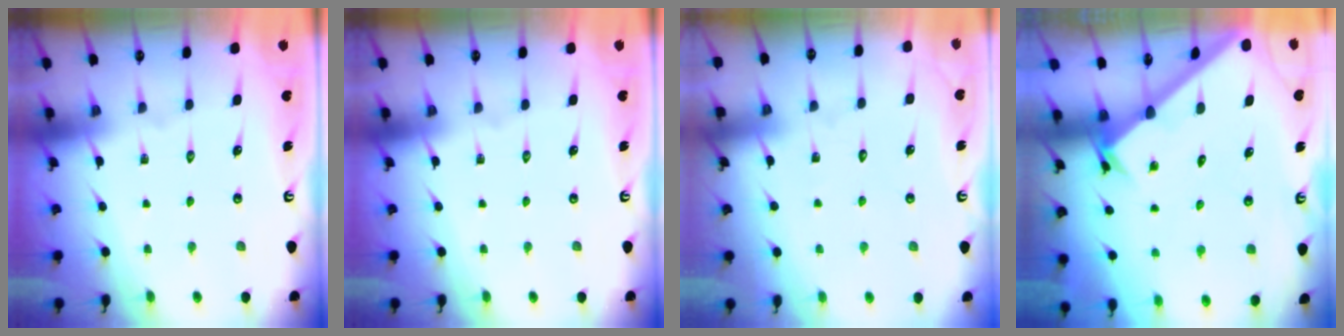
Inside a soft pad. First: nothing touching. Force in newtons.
{"total": 0.0}
{"total": 3.4, "press": 3.3, "slide": 0.4}
{"total": 1.9, "press": 1.9, "slide": 0.2}